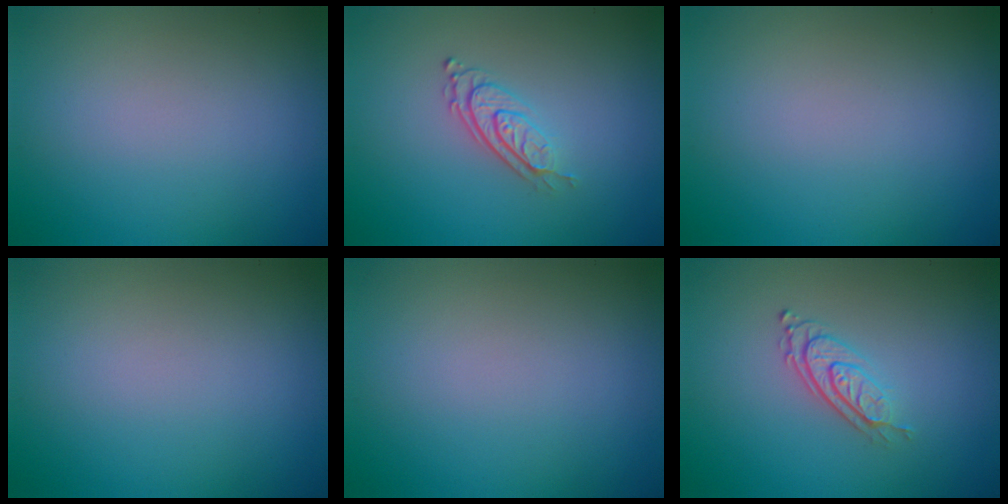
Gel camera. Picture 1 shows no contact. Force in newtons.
{"total": 2.8, "press": 2.0, "slide": 2.1}
{"total": 0.0}
{"total": 0.0}
{"total": 0.0}
{"total": 2.8, "press": 2.0, "slide": 2.0}